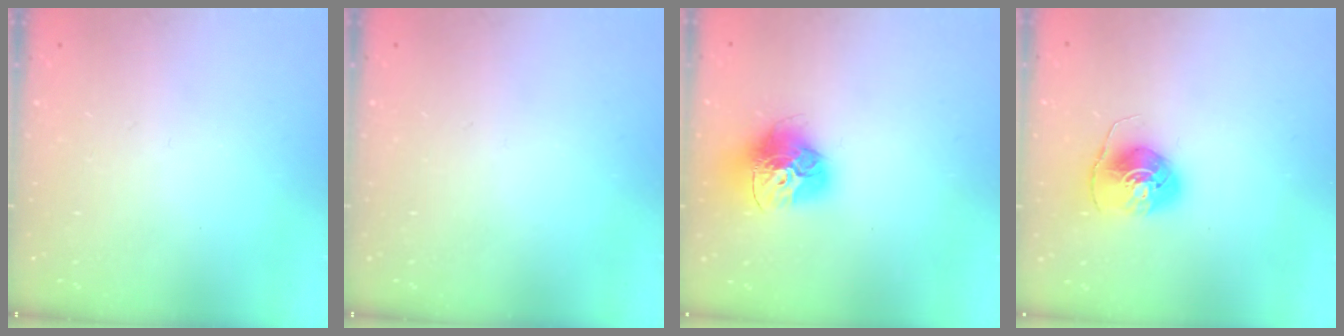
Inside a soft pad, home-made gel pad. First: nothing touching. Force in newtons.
{"total": 0.0}
{"total": 16.0, "press": 15.9, "slide": 1.7}
{"total": 8.3, "press": 8.3, "slide": 0.4}